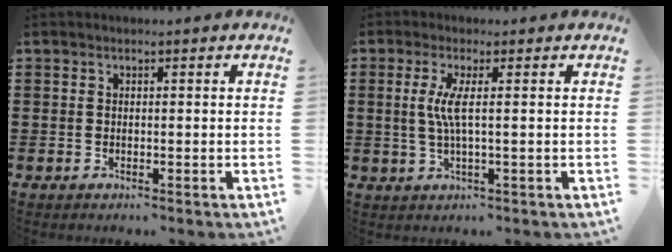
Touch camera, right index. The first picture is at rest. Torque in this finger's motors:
{"motor_torque": [0.61, -0.06, 0.17, 0.09]}